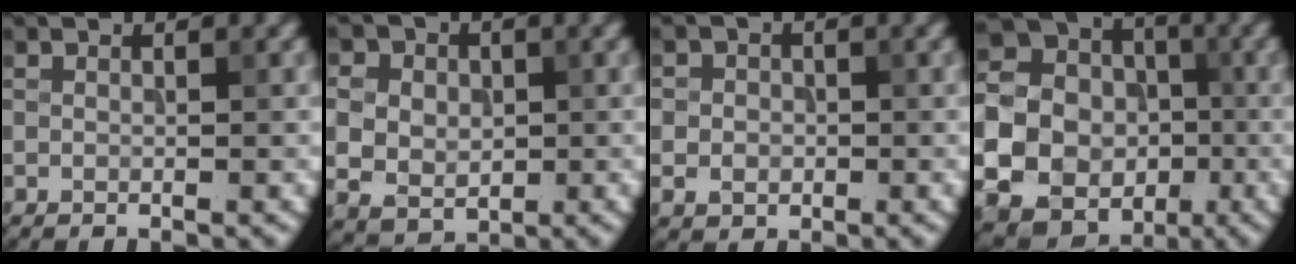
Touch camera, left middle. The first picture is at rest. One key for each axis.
{"total": 7.6, "fx": 1.4, "fy": 6.5, "fz": 3.8, "tx": -0.080, "ty": 0.030, "tz": 0.013}
{"total": 2.7, "fx": -0.3, "fy": 2.5, "fz": 1.1, "tx": -0.004, "ty": -0.001, "tz": -0.016}
{"total": 24.8, "fx": -4.6, "fy": 23.5, "fz": 6.5, "tx": -0.188, "ty": -0.016, "tz": -0.117}